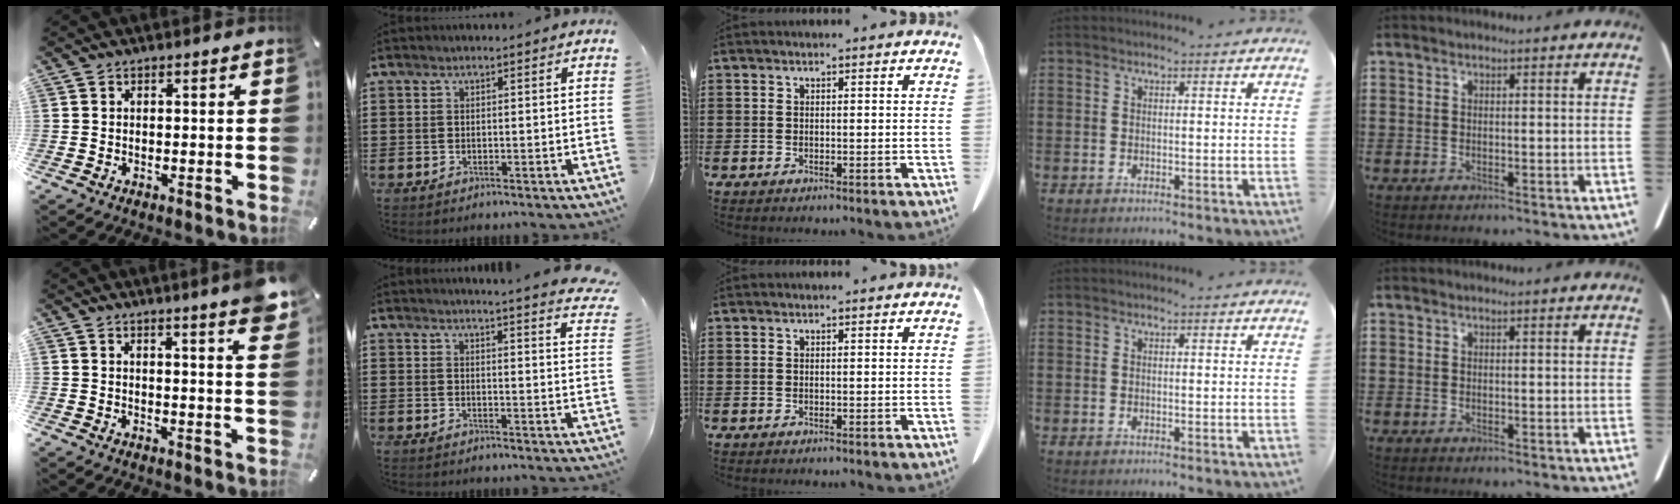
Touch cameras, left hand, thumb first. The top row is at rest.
{"thumb": {"total": 6.0, "force": [4.8, 0.5, 3.5], "torque": [-0.051, -0.030, 0.079]}, "index": {"total": 3.8, "force": [3.5, -0.8, 1.2], "torque": [-0.029, -0.024, 0.058]}}